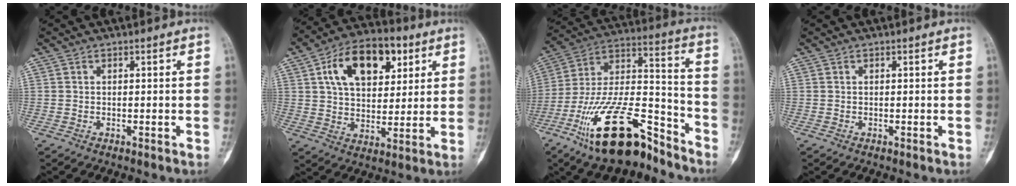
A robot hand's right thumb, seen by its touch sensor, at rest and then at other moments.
{"total": 16.7, "force": [6.4, 10.0, 11.6], "torque": [-0.153, -0.004, 0.105]}
{"total": 22.6, "force": [-14.8, 8.4, 14.9], "torque": [-0.282, 0.085, -0.263]}
{"total": 0.0}